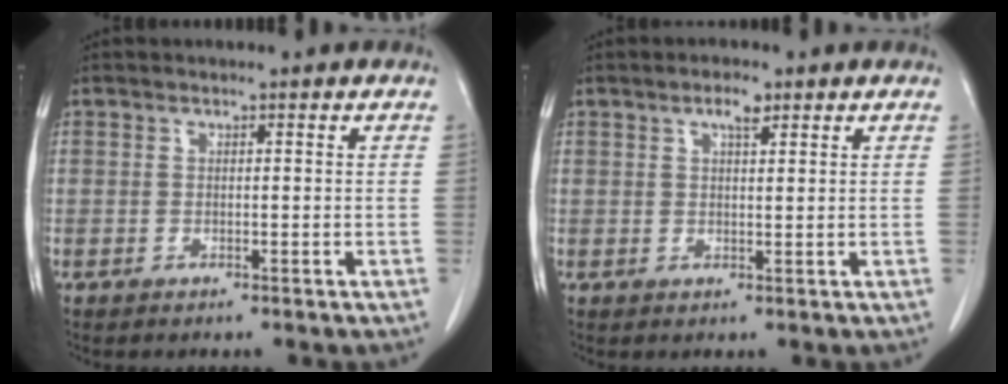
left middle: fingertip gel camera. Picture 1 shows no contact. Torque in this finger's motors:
{"motor_torque": [0.50, -0.38, 0.00, 0.02]}